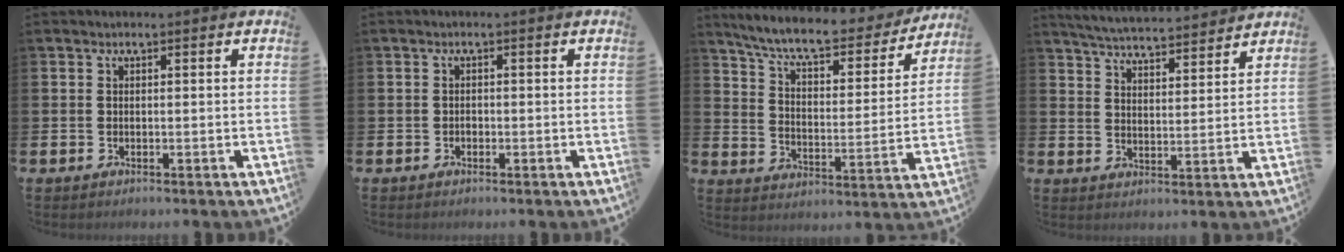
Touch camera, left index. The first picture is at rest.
{"total": 0.6, "force": [-0.3, 0.5, 0.2], "torque": [-0.008, 0.004, -0.007]}
{"total": 8.4, "force": [7.5, 1.5, 3.3], "torque": [-0.092, -0.051, 0.126]}
{"total": 5.4, "force": [5.4, 0.2, 0.6], "torque": [-0.032, -0.036, 0.095]}